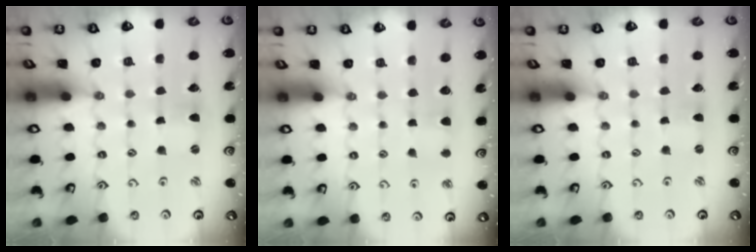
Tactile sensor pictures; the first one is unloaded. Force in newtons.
{"total": 3.2, "press": 3.2, "slide": 0.5}
{"total": 0.0}